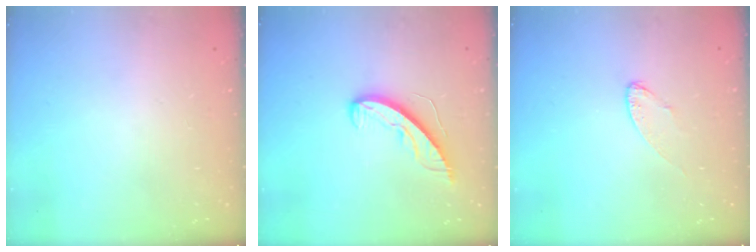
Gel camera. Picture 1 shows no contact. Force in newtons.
{"total": 9.2, "press": 9.1, "slide": 1.3}
{"total": 5.1, "press": 5.1, "slide": 0.4}